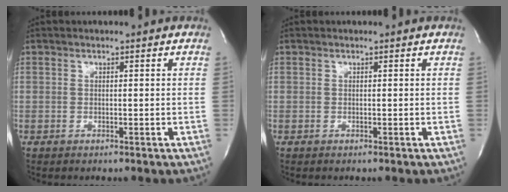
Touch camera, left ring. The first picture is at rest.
{"total": 0.0}